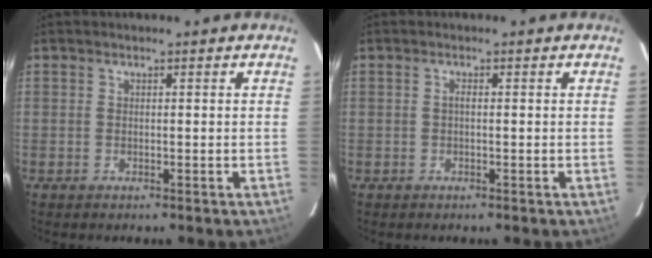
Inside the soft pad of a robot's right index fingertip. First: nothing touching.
{"total": 0.7, "force": [-0.1, 0.2, 0.6], "torque": [-0.010, 0.005, -0.004]}